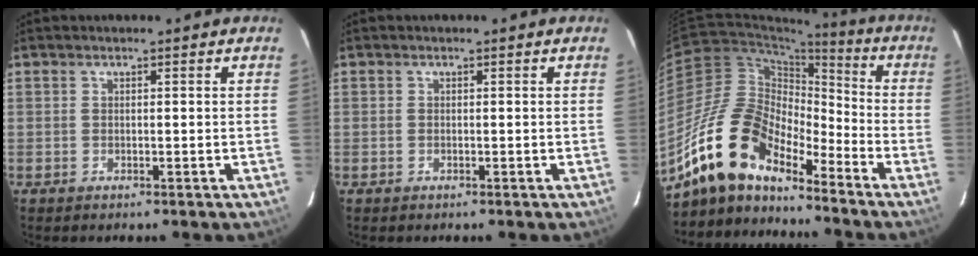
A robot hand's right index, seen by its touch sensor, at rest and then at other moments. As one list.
[{"total": 0.0}, {"total": 15.9, "force": [-12.6, 5.9, 7.7], "torque": [-0.137, 0.007, -0.249]}]